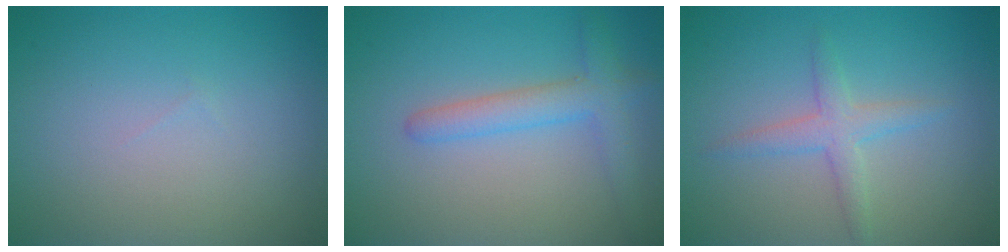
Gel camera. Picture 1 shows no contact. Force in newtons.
{"total": 3.1, "press": 3.1, "slide": 0.3}
{"total": 2.3, "press": 2.3, "slide": 0.1}